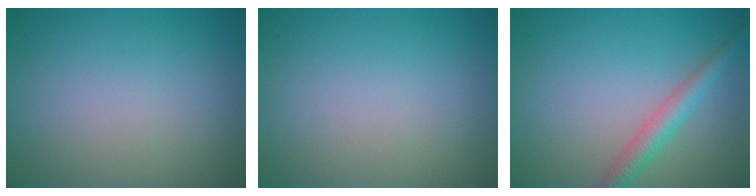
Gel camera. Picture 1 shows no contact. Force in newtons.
{"total": 0.0}
{"total": 2.8, "press": 2.8, "slide": 0.1}